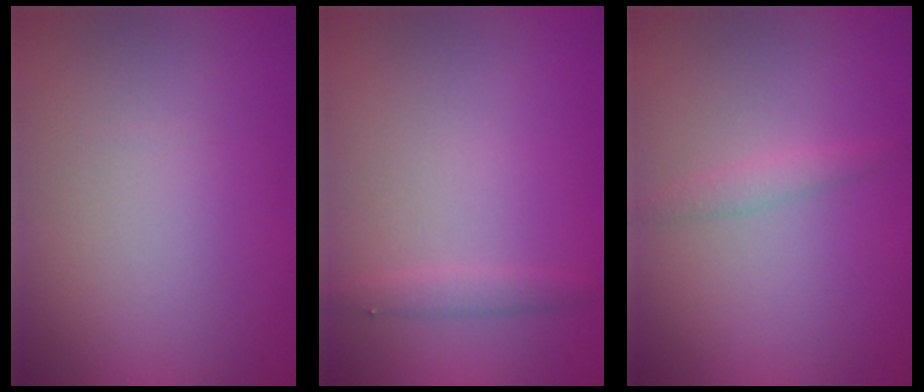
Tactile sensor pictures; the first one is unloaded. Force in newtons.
{"total": 1.1, "press": 1.1, "slide": 0.1}
{"total": 1.2, "press": 1.2, "slide": 0.1}